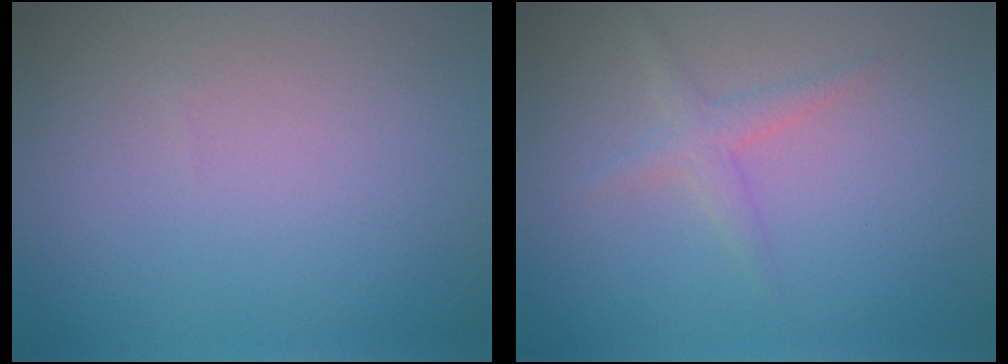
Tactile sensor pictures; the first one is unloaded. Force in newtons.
{"total": 1.6, "press": 1.6, "slide": 0.1}